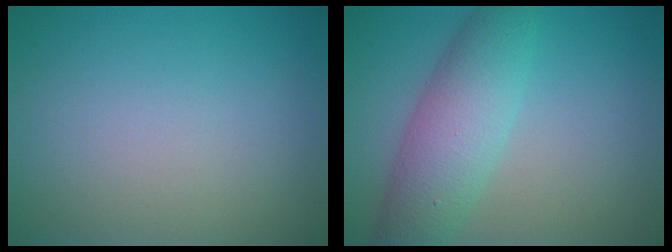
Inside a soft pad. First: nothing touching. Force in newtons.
{"total": 6.0, "press": 6.0, "slide": 0.3}